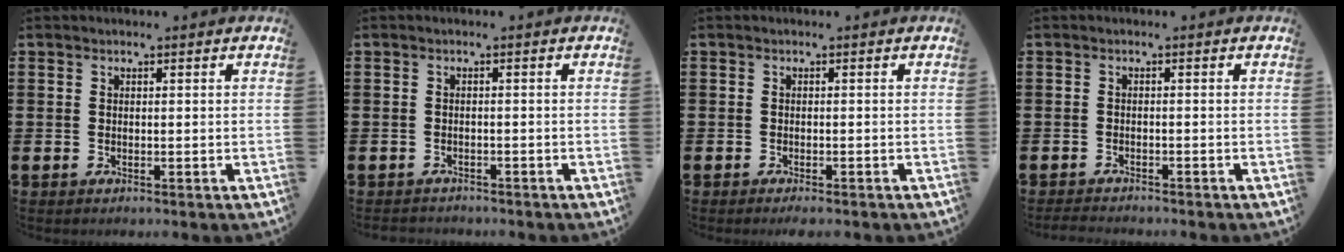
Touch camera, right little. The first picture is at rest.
{"total": 0.7, "force": [-0.7, 0.2, 0.0], "torque": [-0.003, 0.000, -0.016]}
{"total": 0.7, "force": [-0.6, 0.1, 0.4], "torque": [-0.009, -0.003, -0.011]}
{"total": 1.1, "force": [-1.1, 0.1, 0.2], "torque": [-0.007, 0.001, -0.023]}